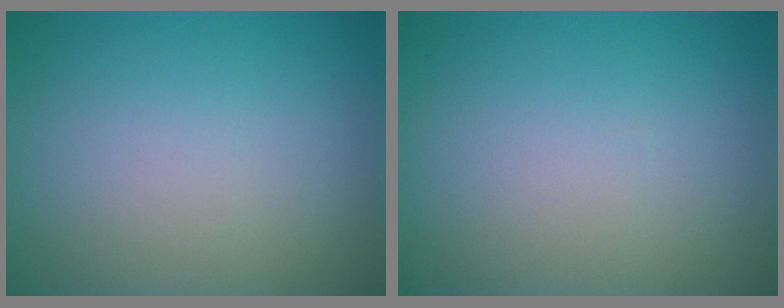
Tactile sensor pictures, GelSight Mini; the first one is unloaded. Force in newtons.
{"total": 0.0}